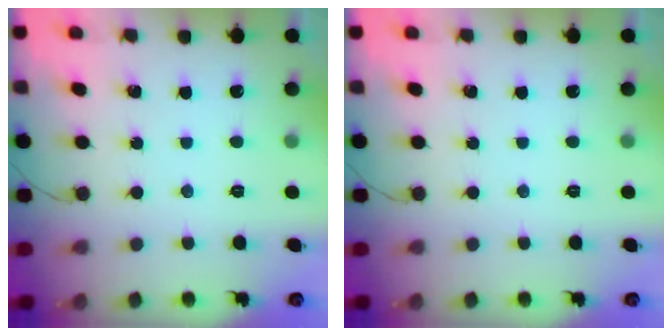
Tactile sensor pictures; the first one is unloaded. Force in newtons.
{"total": 0.0}